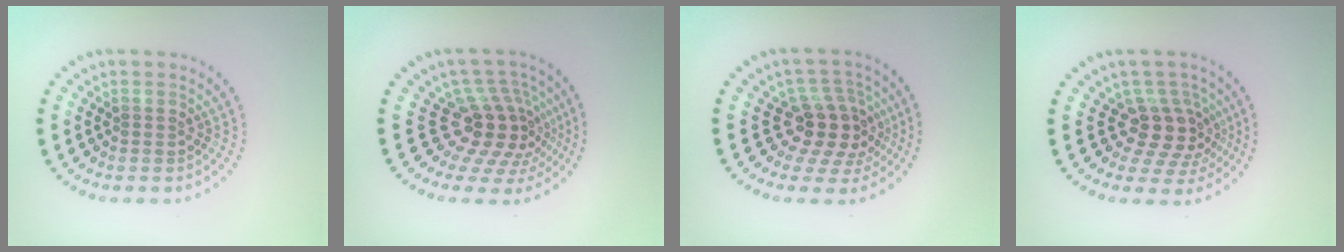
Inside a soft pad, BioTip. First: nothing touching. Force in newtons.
{"total": 4.9, "press": 3.5, "slide": 3.4}
{"total": 4.4, "press": 3.7, "slide": 2.3}
{"total": 3.9, "press": 2.9, "slide": 2.6}